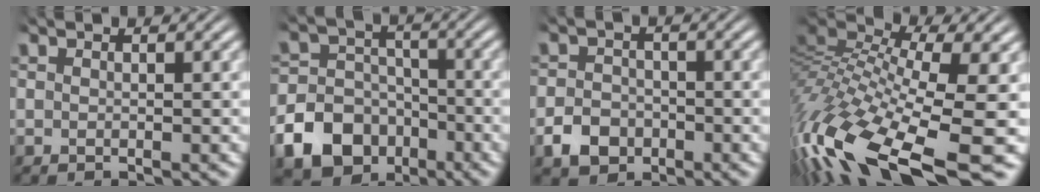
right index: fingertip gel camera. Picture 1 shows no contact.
{"total": 13.0, "force": [-6.6, 10.6, 3.5], "torque": [-0.060, -0.043, -0.112]}
{"total": 3.2, "force": [-1.9, 2.3, 1.0], "torque": [-0.004, -0.011, -0.032]}
{"total": 10.9, "force": [-3.8, 5.6, 8.5], "torque": [-0.188, -0.056, -0.040]}